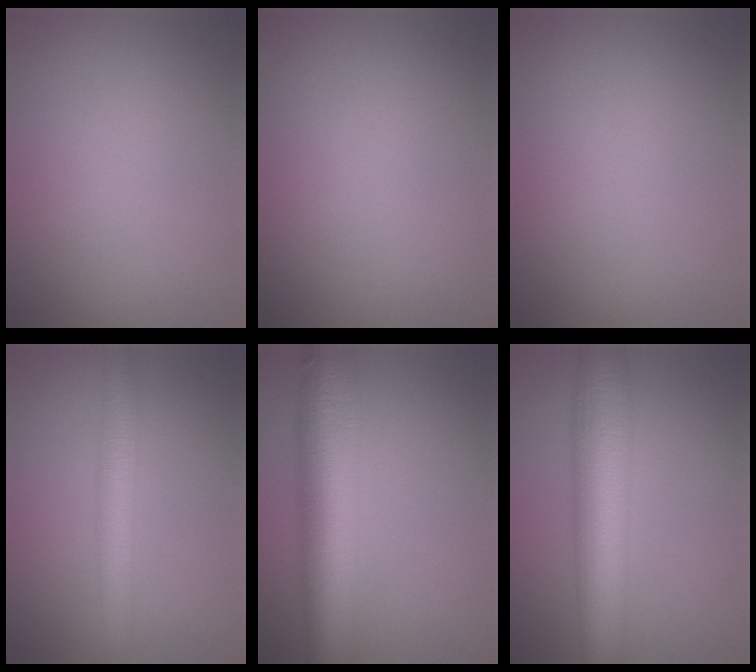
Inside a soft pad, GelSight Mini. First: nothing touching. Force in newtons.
{"total": 0.0}
{"total": 0.0}
{"total": 3.9, "press": 3.9, "slide": 0.1}
{"total": 10.1, "press": 10.1, "slide": 0.4}
{"total": 9.4, "press": 9.4, "slide": 0.3}